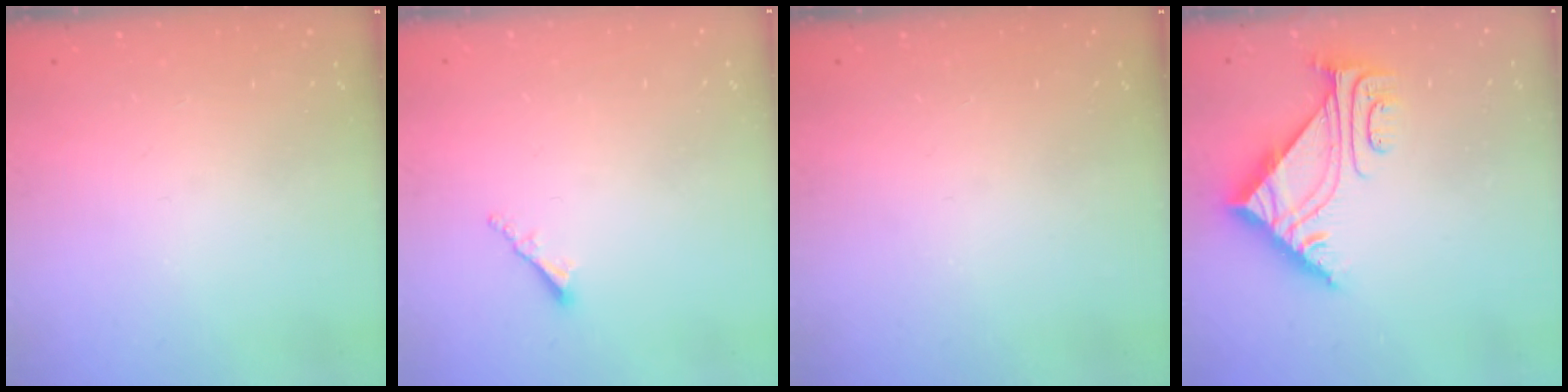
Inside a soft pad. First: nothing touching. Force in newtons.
{"total": 1.7, "press": 1.7, "slide": 0.3}
{"total": 0.0}
{"total": 7.0, "press": 6.9, "slide": 0.9}